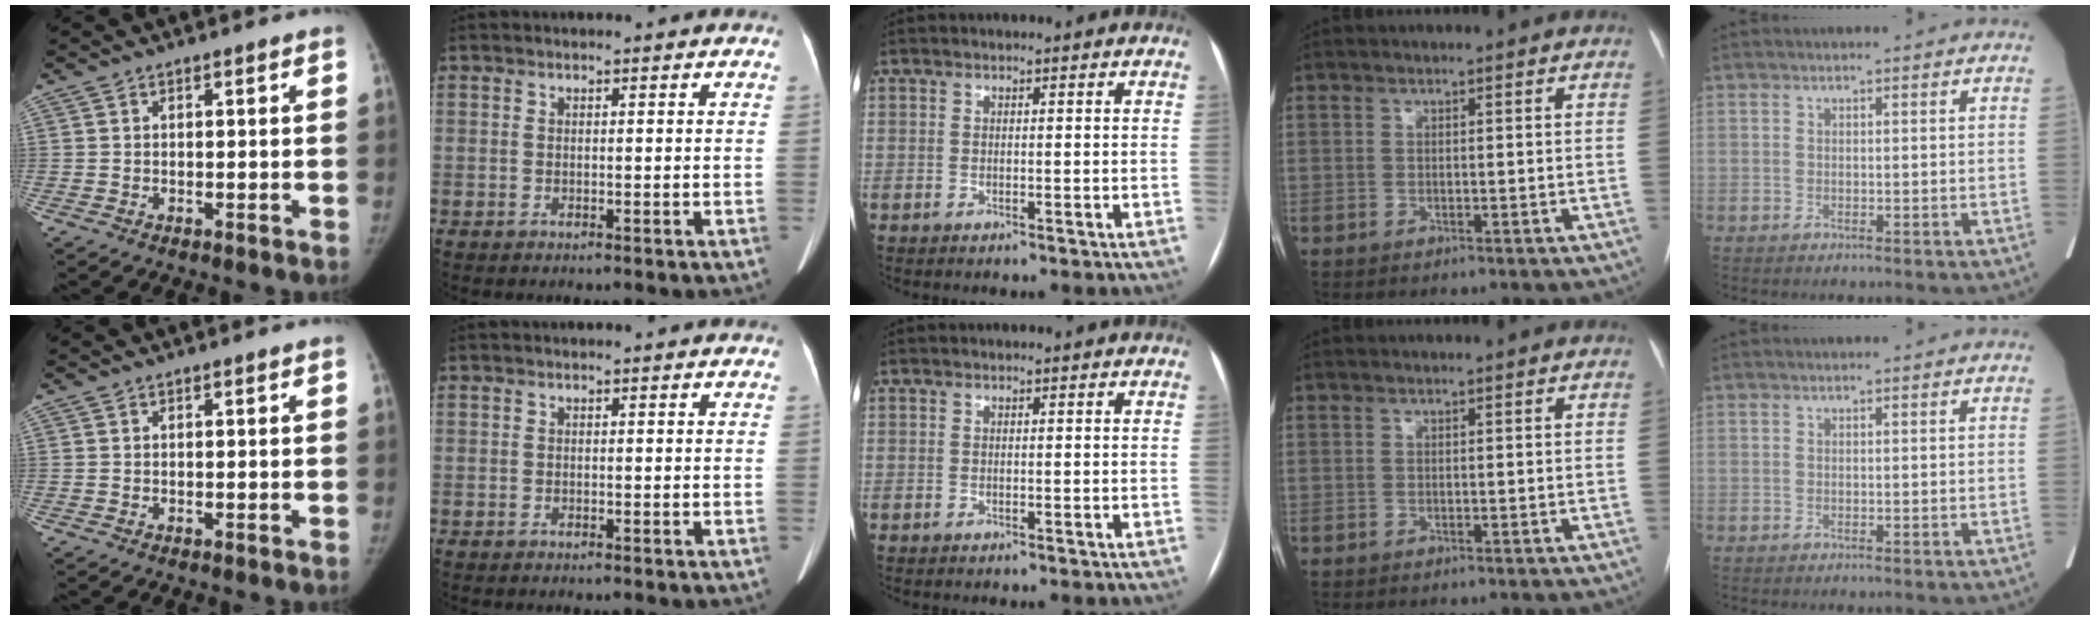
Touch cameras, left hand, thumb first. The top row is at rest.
{}